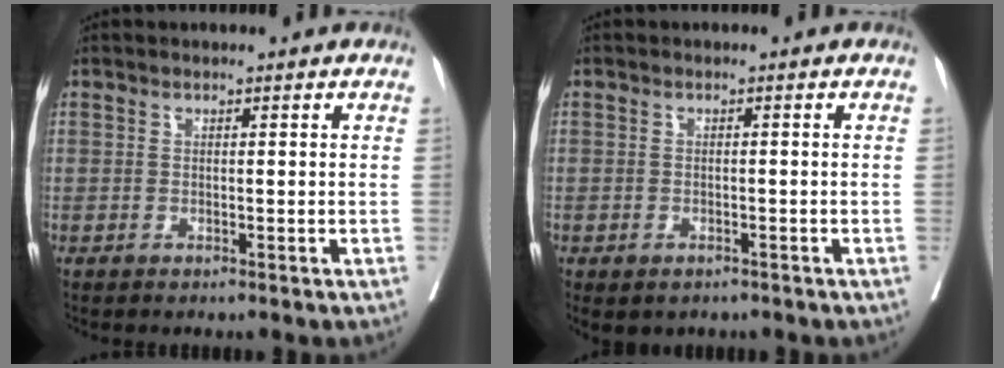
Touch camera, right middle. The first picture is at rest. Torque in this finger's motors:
{"motor_torque": [0.49, -1.65, 0.54, 0.13]}